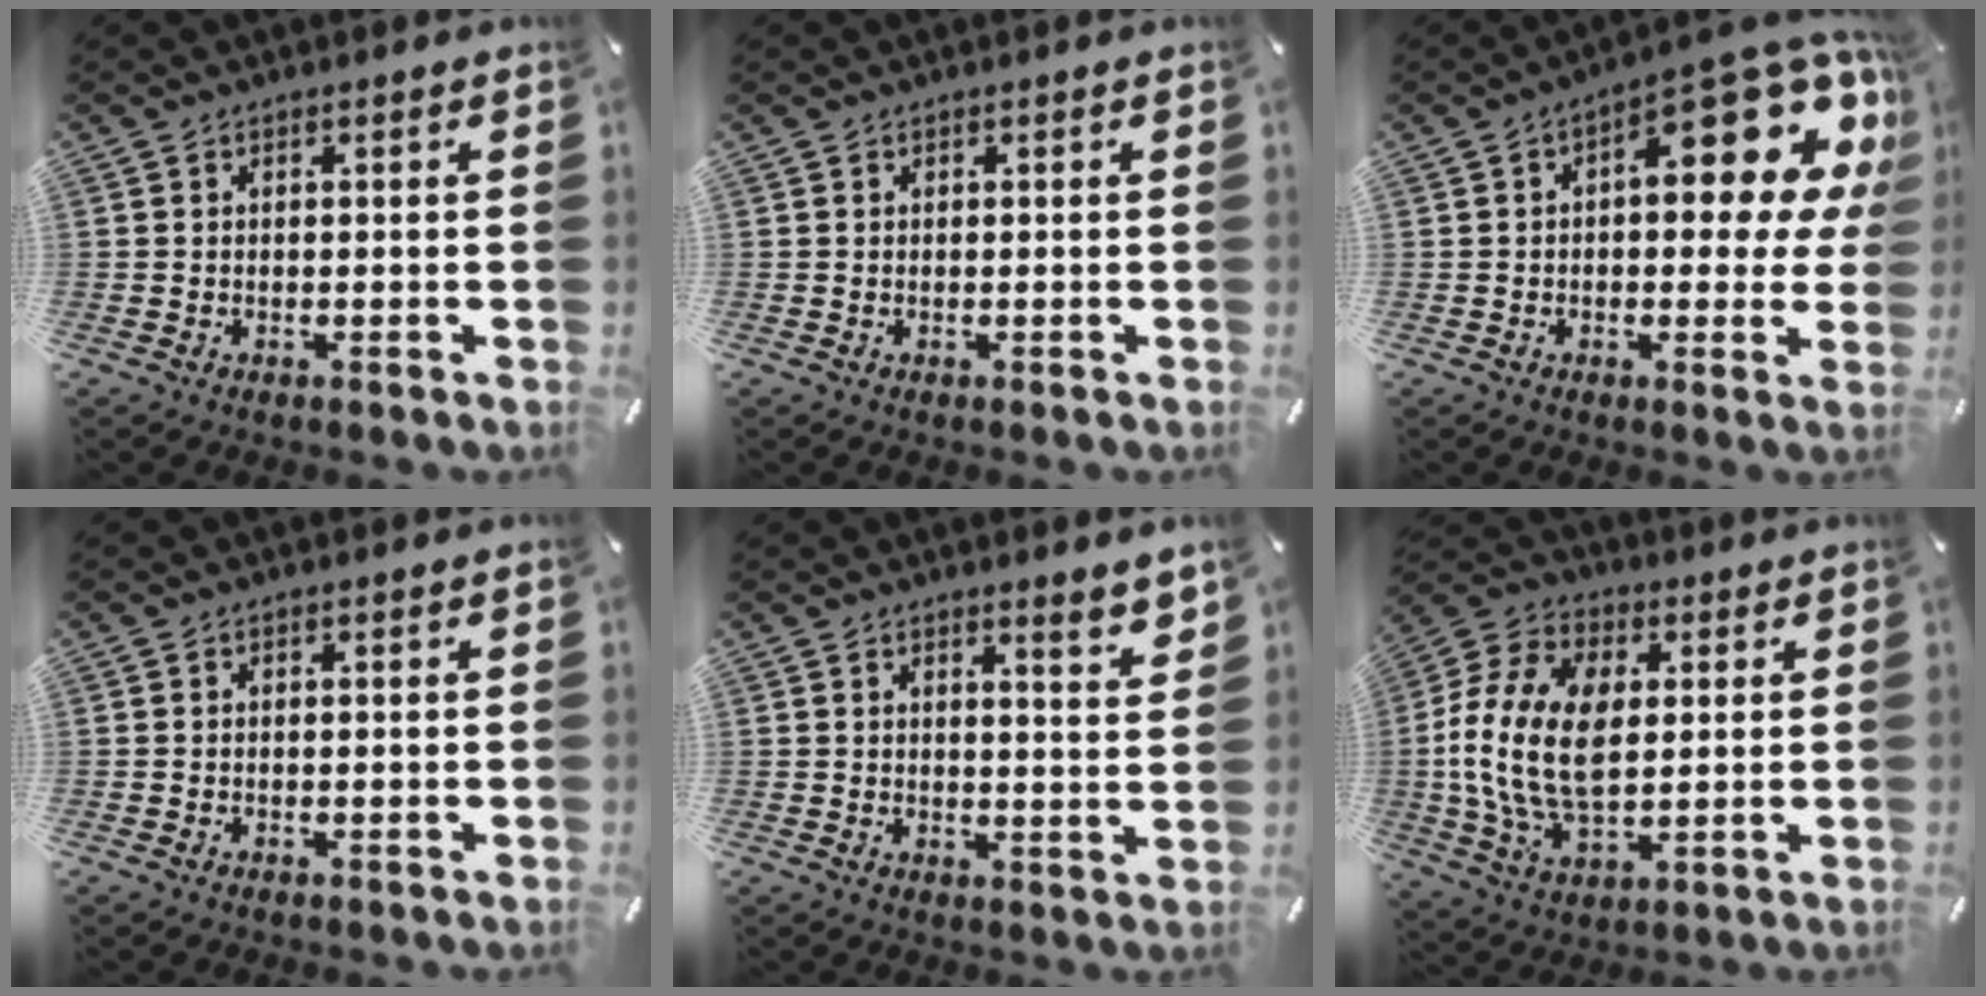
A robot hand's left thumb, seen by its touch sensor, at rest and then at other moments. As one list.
[{"total": 0.0}, {"total": 16.2, "force": [7.5, 6.8, 12.6], "torque": [-0.150, -0.079, 0.118]}, {"total": 0.0}, {"total": 4.3, "force": [3.5, 0.4, 2.6], "torque": [-0.033, -0.031, 0.056]}, {"total": 18.5, "force": [0.8, 12.1, 13.9], "torque": [-0.316, 0.008, 0.014]}]